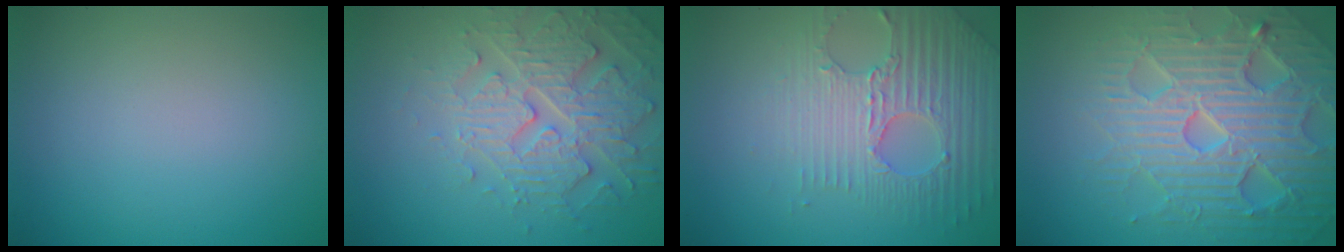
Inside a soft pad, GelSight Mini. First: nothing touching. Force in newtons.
{"total": 4.7, "press": 4.3, "slide": 1.9}
{"total": 4.7, "press": 4.2, "slide": 2.1}
{"total": 7.6, "press": 7.4, "slide": 1.6}